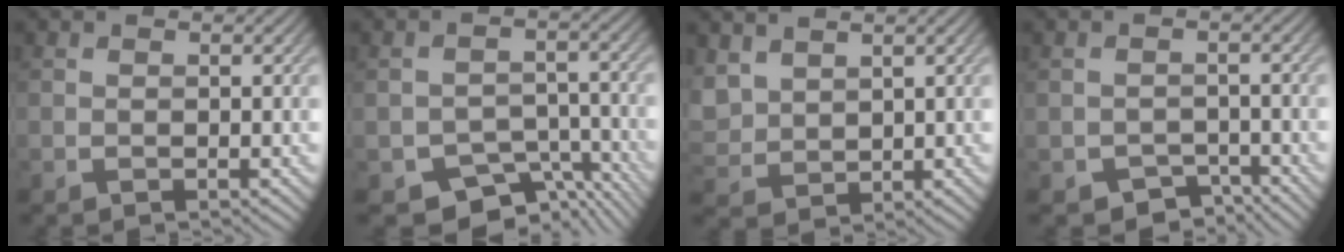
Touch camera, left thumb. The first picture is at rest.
{"total": 7.0, "force": [-5.0, 4.0, 2.9], "torque": [-0.037, -0.013, -0.074]}
{"total": 4.8, "force": [3.0, 2.9, 2.3], "torque": [-0.077, 0.004, 0.067]}
{"total": 3.3, "force": [-2.5, 1.8, 1.1], "torque": [-0.012, -0.009, -0.040]}